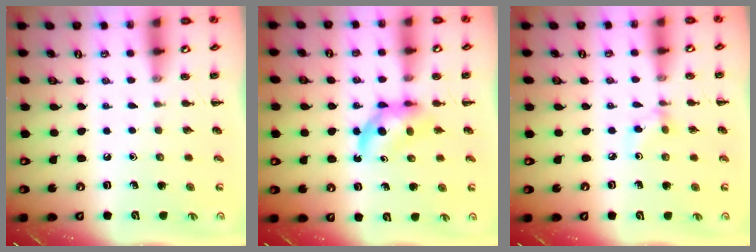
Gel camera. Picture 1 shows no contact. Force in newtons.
{"total": 4.8, "press": 4.7, "slide": 1.1}
{"total": 3.0, "press": 2.9, "slide": 0.8}